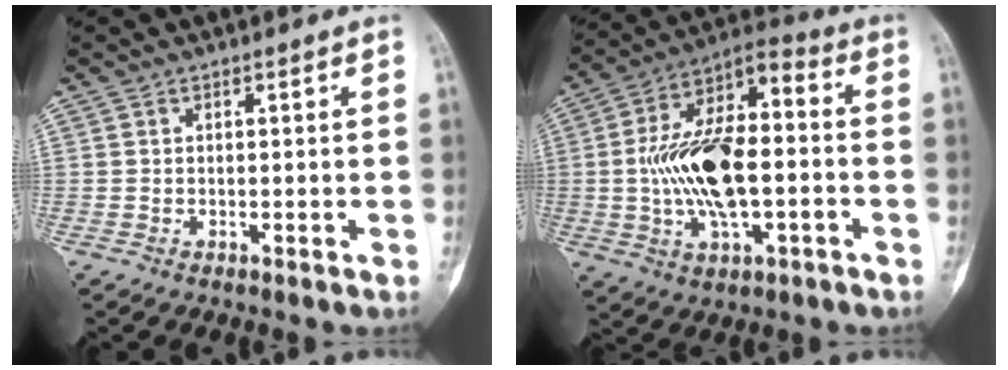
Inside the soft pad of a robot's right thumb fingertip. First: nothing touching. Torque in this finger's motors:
{"motor_torque": [2.33, 2.51, 1.10, -0.81, 0.67]}